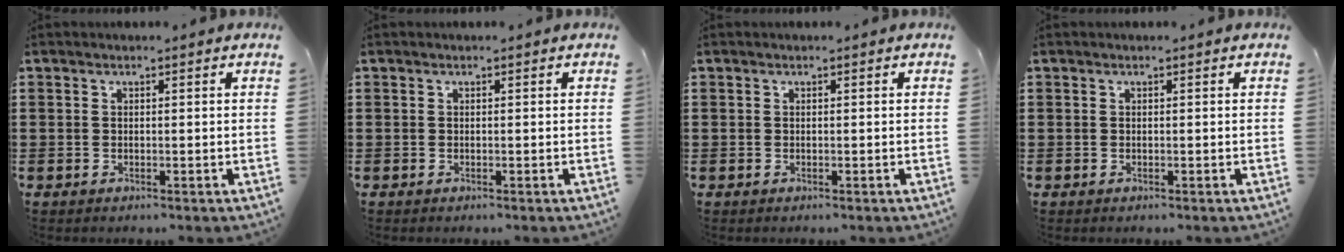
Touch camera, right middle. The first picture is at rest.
{"total": 0.0}
{"total": 0.0}
{"total": 0.0}